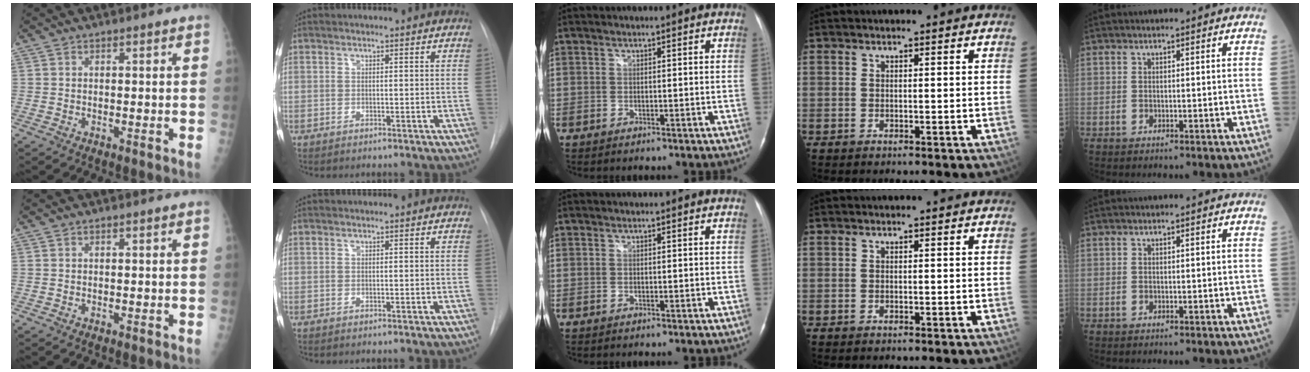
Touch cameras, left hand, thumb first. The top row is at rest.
{}